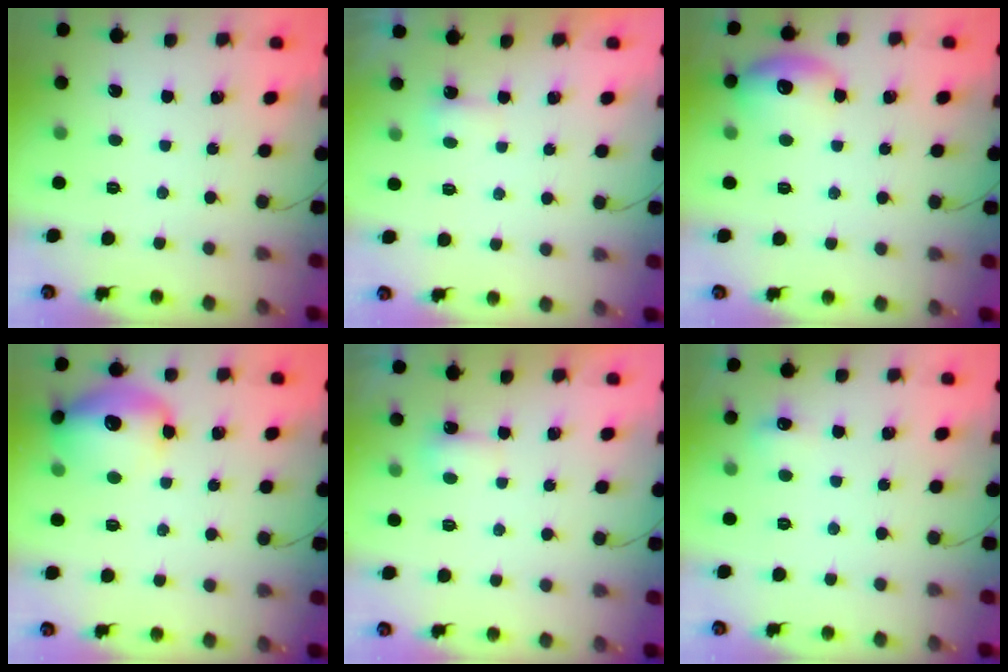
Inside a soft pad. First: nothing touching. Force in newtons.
{"total": 2.8, "press": 2.7, "slide": 0.7}
{"total": 10.3, "press": 10.1, "slide": 1.7}
{"total": 14.5, "press": 14.5, "slide": 1.2}
{"total": 3.0, "press": 2.9, "slide": 0.8}
{"total": 5.4, "press": 5.2, "slide": 1.3}